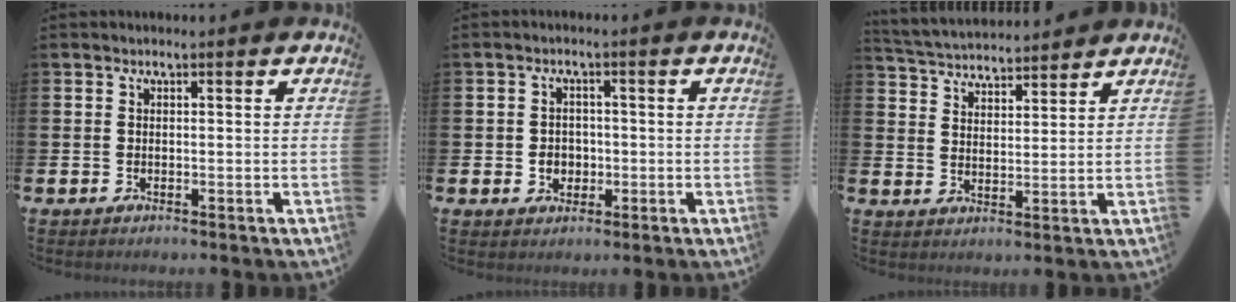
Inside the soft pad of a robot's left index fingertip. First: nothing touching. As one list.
[{"total": 2.6, "force": [-0.4, 2.4, 0.9], "torque": [-0.003, -0.001, -0.018]}, {"total": 4.2, "force": [4.2, 0.7, -0.2], "torque": [-0.016, -0.027, 0.073]}]